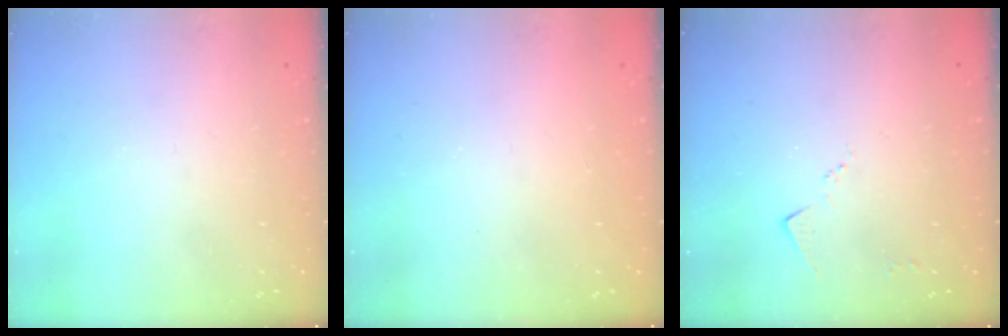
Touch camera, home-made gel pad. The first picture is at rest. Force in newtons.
{"total": 0.9, "press": 0.9, "slide": 0.1}
{"total": 4.1, "press": 4.1, "slide": 0.5}